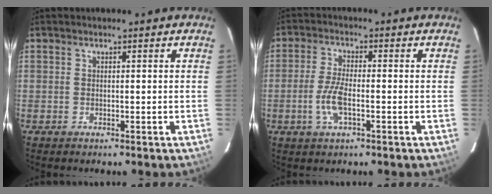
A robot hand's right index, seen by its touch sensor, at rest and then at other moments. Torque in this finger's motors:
{"motor_torque": [0.74, -0.11, 0.20, 0.09]}